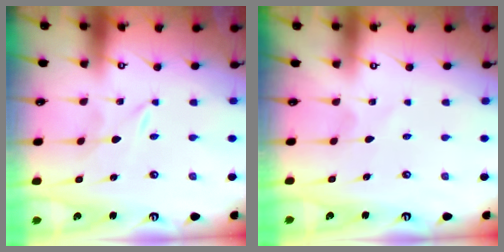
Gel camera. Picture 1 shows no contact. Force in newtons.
{"total": 2.3, "press": 2.2, "slide": 0.3}